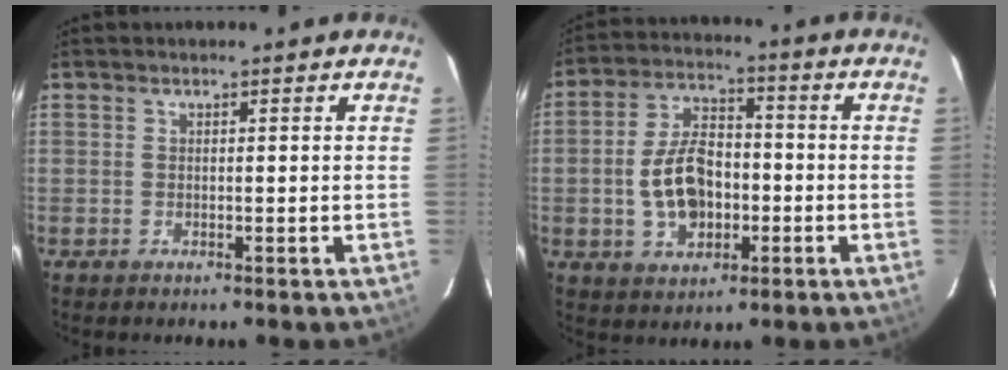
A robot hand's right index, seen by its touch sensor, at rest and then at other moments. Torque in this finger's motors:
{"motor_torque": [0.60, -0.30, 0.29, 0.13]}